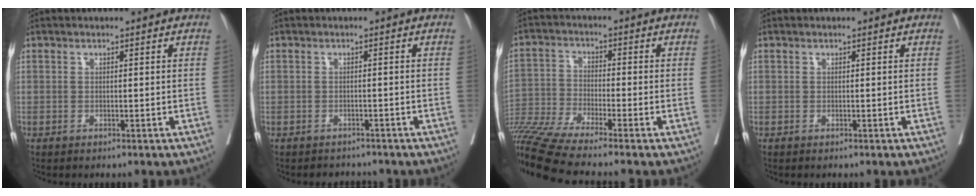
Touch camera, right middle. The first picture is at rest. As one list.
[{"total": 2.3, "force": [-2.1, 0.8, -0.5], "torque": [0.005, -0.002, -0.034]}, {"total": 15.2, "force": [-12.8, -1.4, 8.0], "torque": [-0.166, -0.033, -0.232]}, {"total": 0.0}]